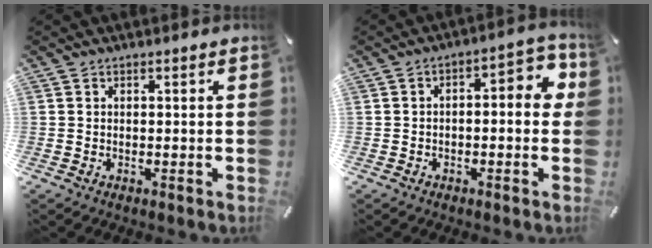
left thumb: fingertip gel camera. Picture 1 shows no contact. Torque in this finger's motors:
{"motor_torque": [0.18, 0.10, 0.36, 0.35, 0.04]}